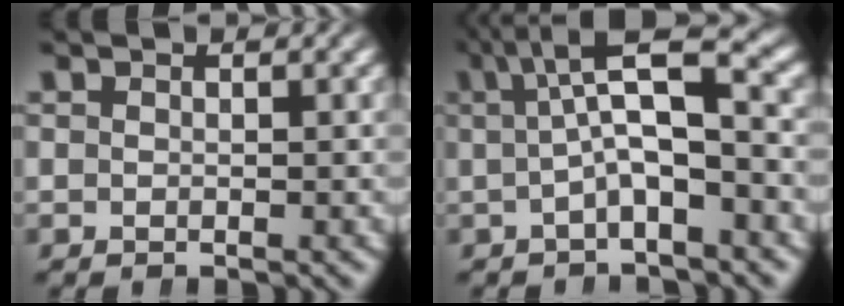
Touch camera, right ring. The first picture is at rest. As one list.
[{"total": 5.8, "force": [0.9, 1.9, 5.4], "torque": [-0.076, 0.011, 0.011]}]